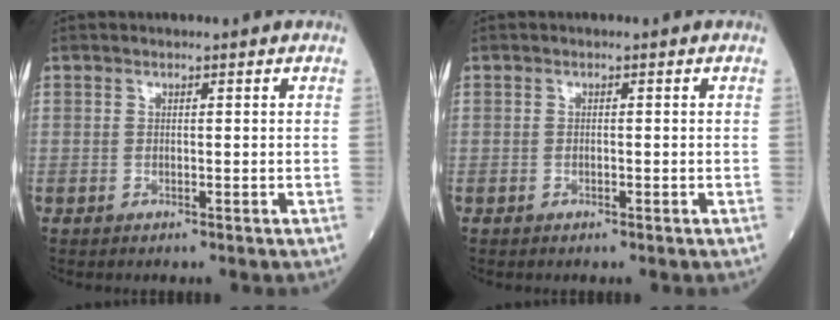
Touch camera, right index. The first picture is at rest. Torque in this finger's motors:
{"motor_torque": [0.00, -0.03, -0.06, -0.01]}